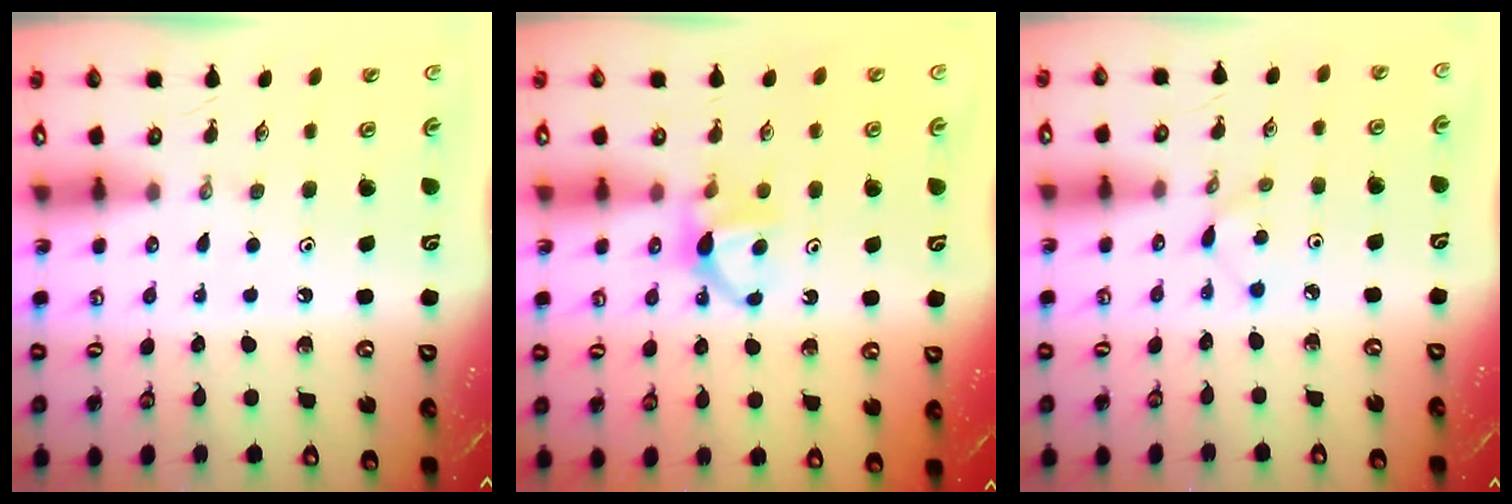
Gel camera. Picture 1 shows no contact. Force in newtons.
{"total": 5.7, "press": 5.6, "slide": 0.8}
{"total": 2.9, "press": 2.8, "slide": 0.4}